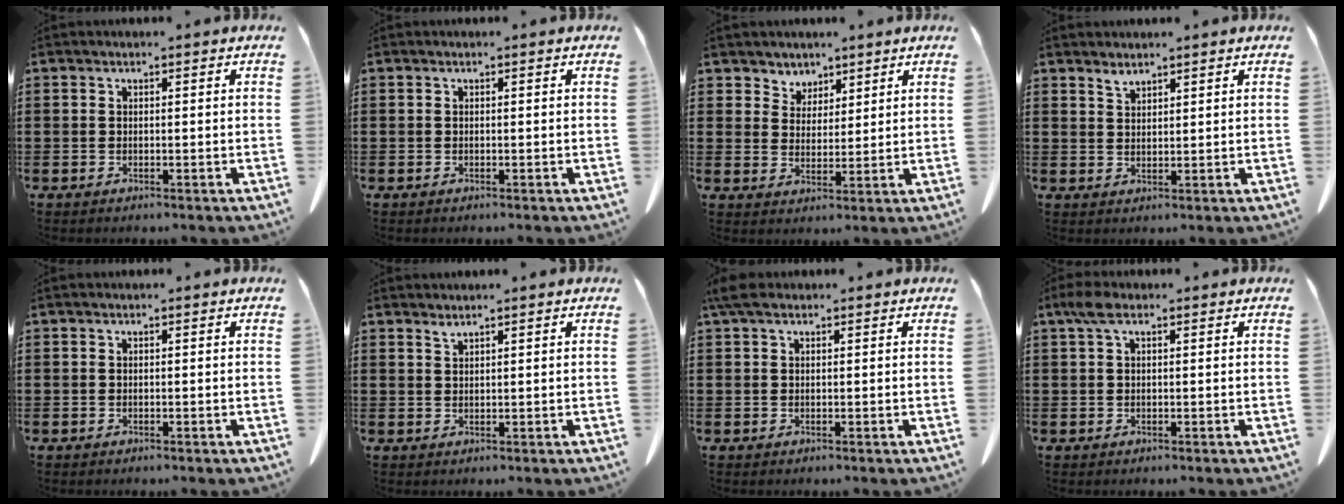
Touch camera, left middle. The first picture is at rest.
{"total": 0.0}
{"total": 3.9, "force": [3.2, 2.3, -0.4], "torque": [-0.013, -0.004, 0.060]}
{"total": 1.7, "force": [1.7, 0.3, 0.4], "torque": [-0.012, -0.002, 0.033]}
{"total": 0.0}
{"total": 1.3, "force": [1.2, -0.1, 0.4], "torque": [-0.012, -0.004, 0.024]}
{"total": 2.5, "force": [1.4, 1.4, 1.6], "torque": [-0.037, 0.006, 0.026]}
{"total": 2.9, "force": [1.2, 1.4, 2.2], "torque": [-0.050, 0.007, 0.021]}